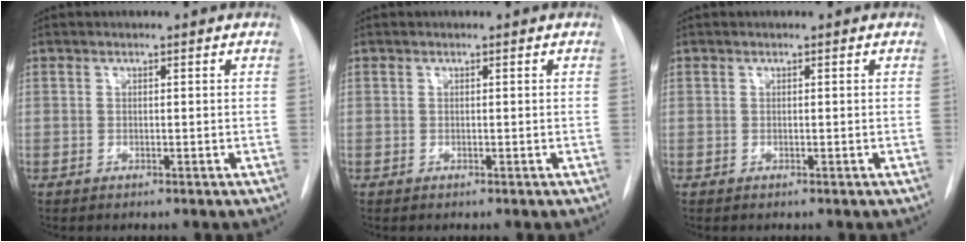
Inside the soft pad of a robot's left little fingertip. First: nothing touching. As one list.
[{"total": 0.0}, {"total": 0.0}]